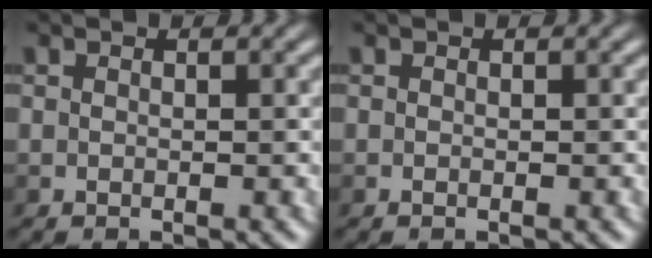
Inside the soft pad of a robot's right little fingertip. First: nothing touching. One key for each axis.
{"total": 0.0}